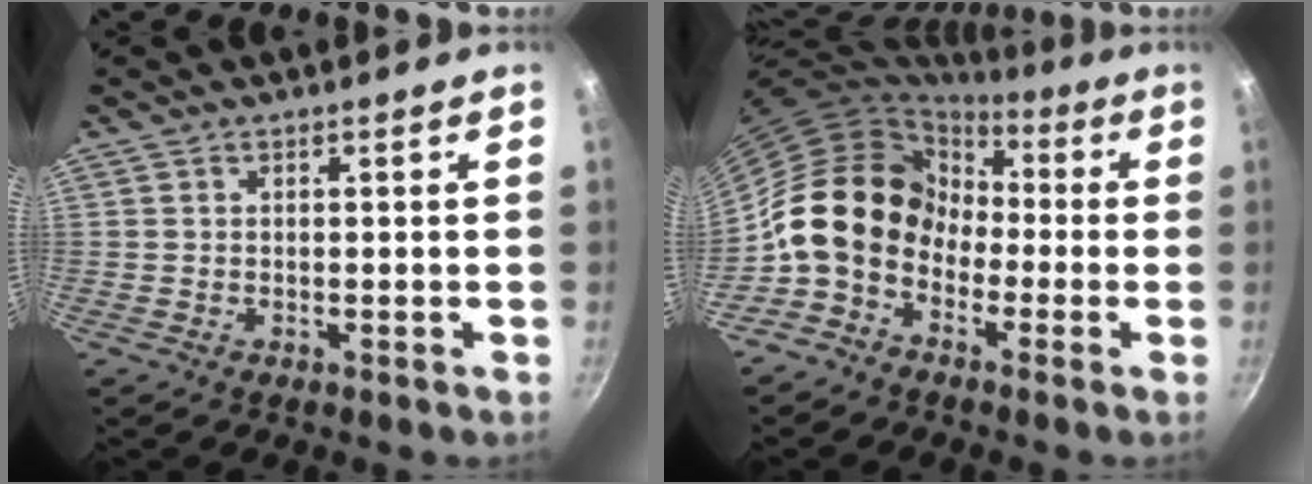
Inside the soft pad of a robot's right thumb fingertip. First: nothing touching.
{"total": 14.0, "force": [-1.5, 11.2, 8.3], "torque": [-0.101, 0.042, -0.043]}